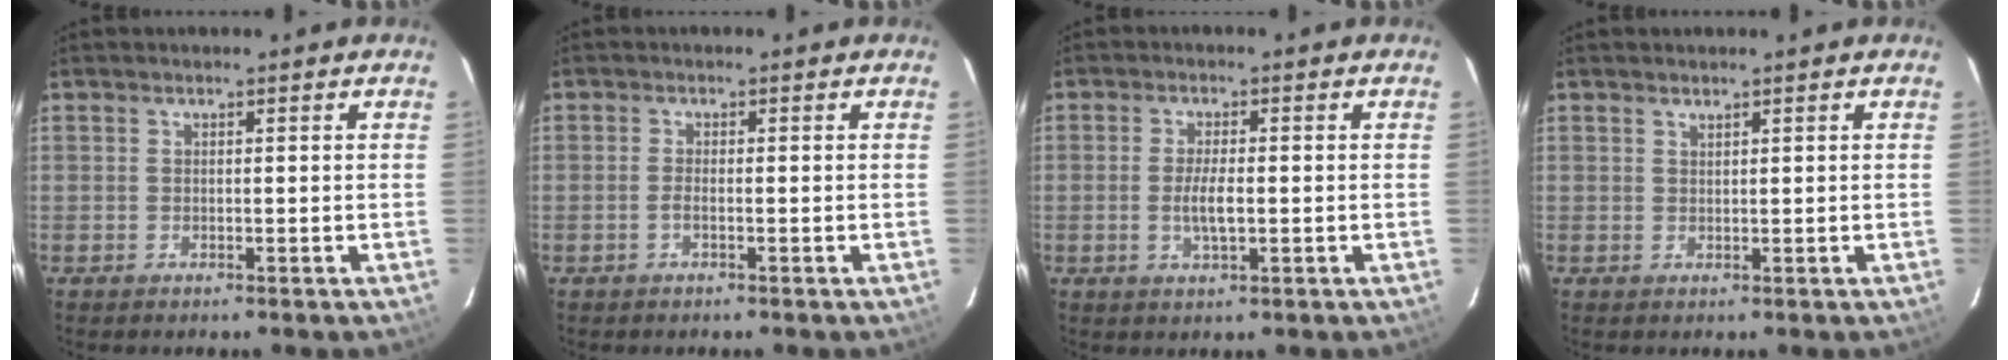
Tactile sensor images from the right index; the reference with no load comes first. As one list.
[{"total": 1.1, "force": [-0.6, 0.1, 1.0], "torque": [-0.022, 0.001, -0.012]}, {"total": 3.9, "force": [-0.7, 1.1, 3.7], "torque": [-0.072, -0.005, -0.010]}, {"total": 0.8, "force": [0.7, -0.3, 0.2], "torque": [-0.004, -0.001, 0.014]}]